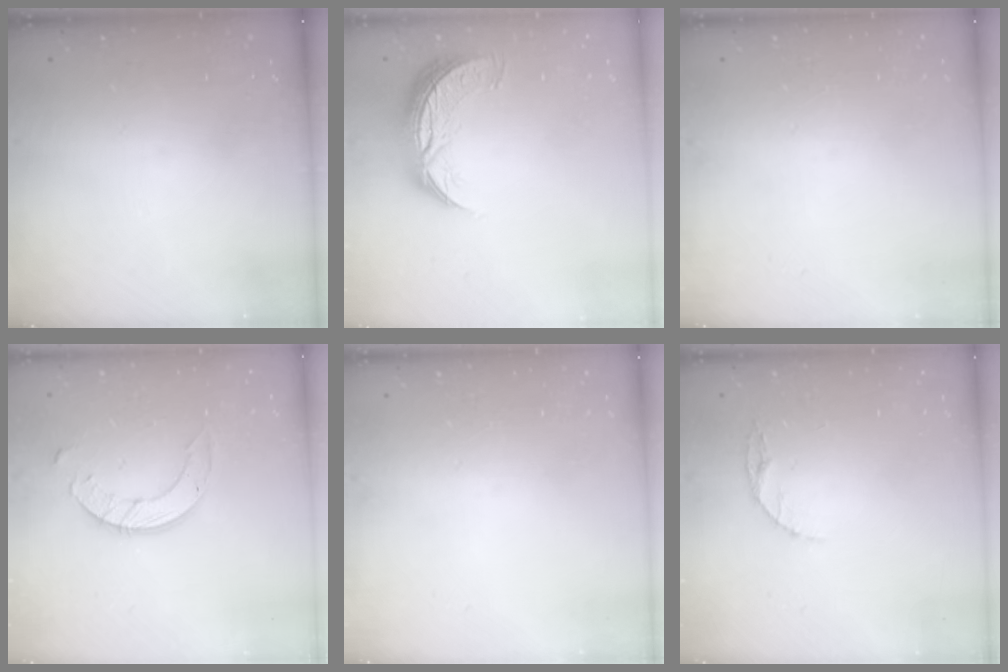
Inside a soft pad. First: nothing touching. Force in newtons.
{"total": 10.3, "press": 10.2, "slide": 0.7}
{"total": 0.0}
{"total": 9.7, "press": 9.6, "slide": 0.8}
{"total": 0.0}
{"total": 4.7, "press": 4.7, "slide": 0.6}